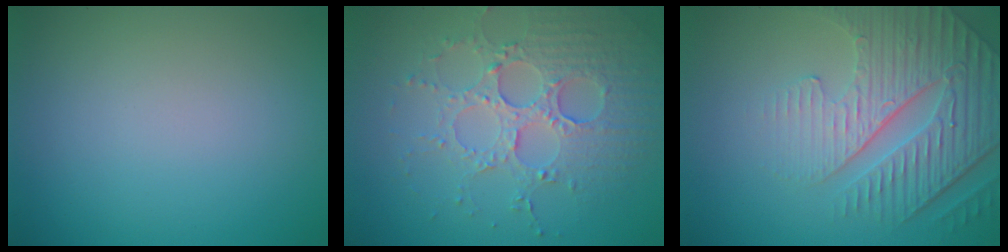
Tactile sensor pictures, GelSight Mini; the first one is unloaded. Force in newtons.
{"total": 4.5, "press": 4.2, "slide": 1.7}
{"total": 4.8, "press": 4.6, "slide": 1.6}